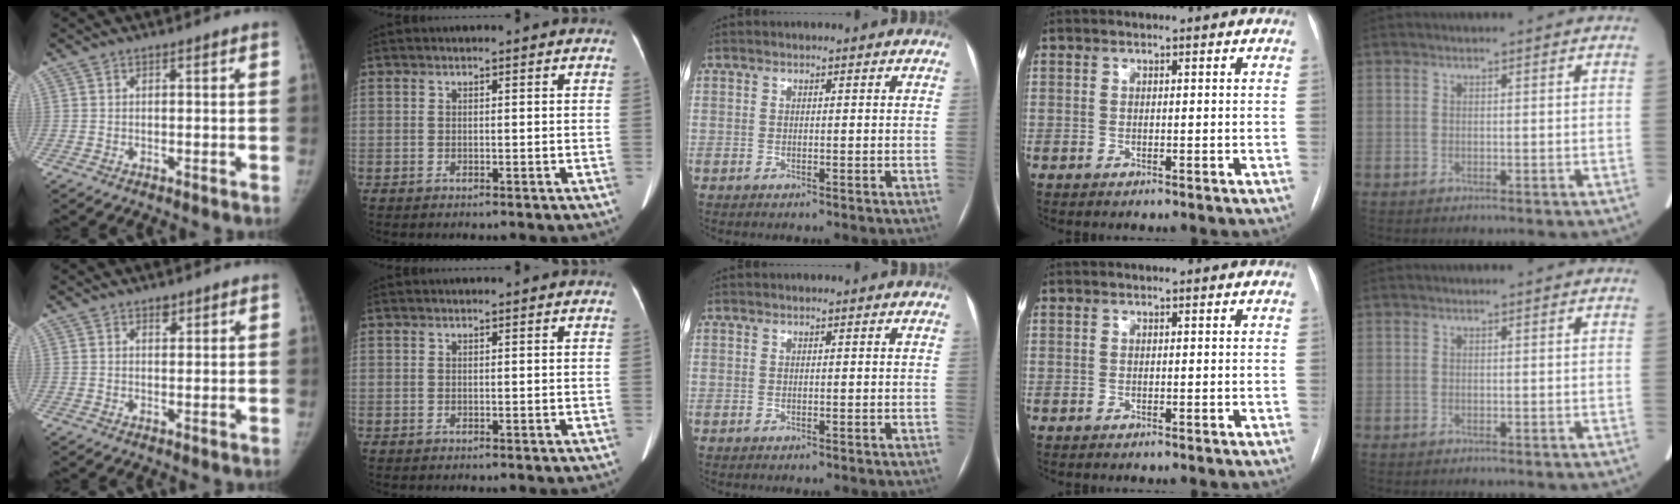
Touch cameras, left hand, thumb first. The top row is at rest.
{"thumb": {"total": 1.6, "force": [1.1, 0.9, 0.7], "torque": [0.001, -0.006, 0.015]}}